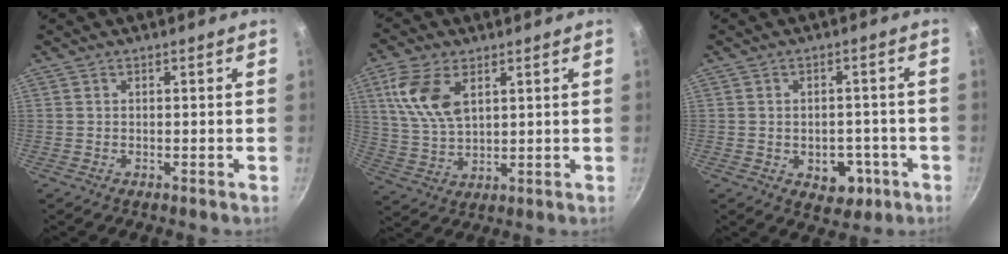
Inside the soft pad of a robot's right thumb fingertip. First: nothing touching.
{"total": 10.8, "force": [4.0, 6.0, 8.1], "torque": [-0.159, -0.012, 0.085]}
{"total": 7.1, "force": [-2.4, 5.0, 4.4], "torque": [-0.031, 0.013, -0.022]}